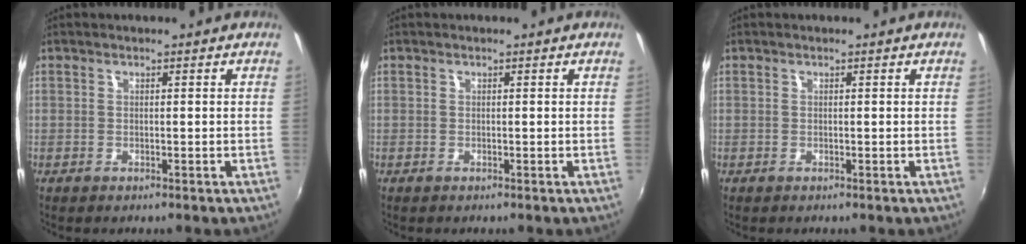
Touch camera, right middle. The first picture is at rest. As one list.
[{"total": 0.0}, {"total": 0.0}]